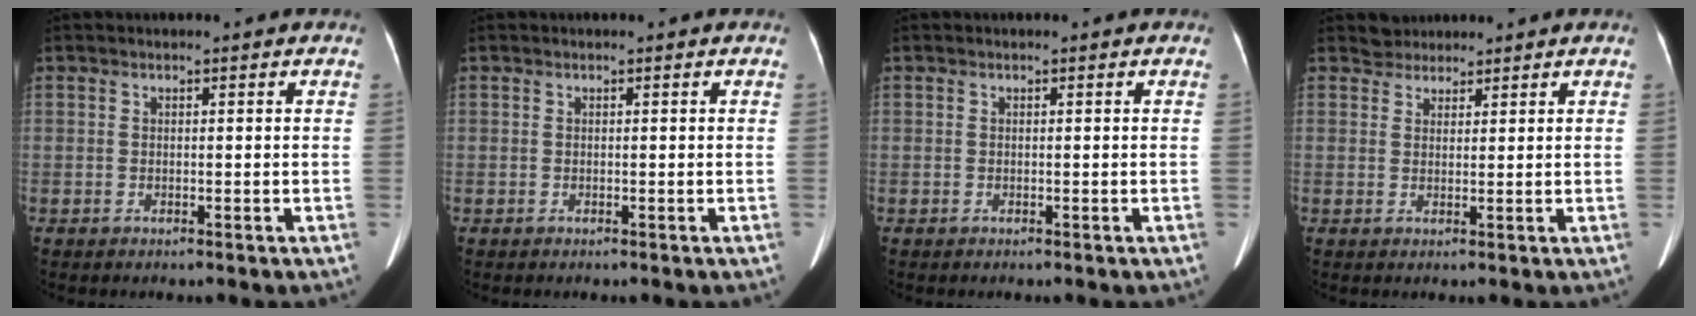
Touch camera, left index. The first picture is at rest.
{"total": 0.0}
{"total": 0.0}
{"total": 2.3, "force": [2.0, 1.0, -0.4], "torque": [0.007, 0.012, 0.033]}